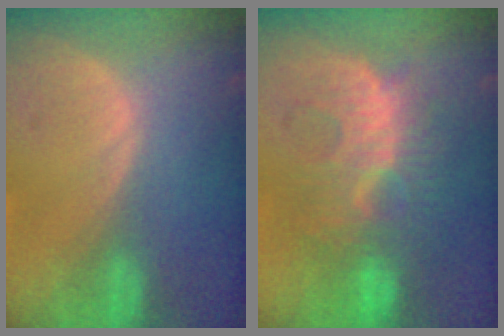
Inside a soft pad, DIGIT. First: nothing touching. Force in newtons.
{"total": 9.2, "press": 9.0, "slide": 1.9}